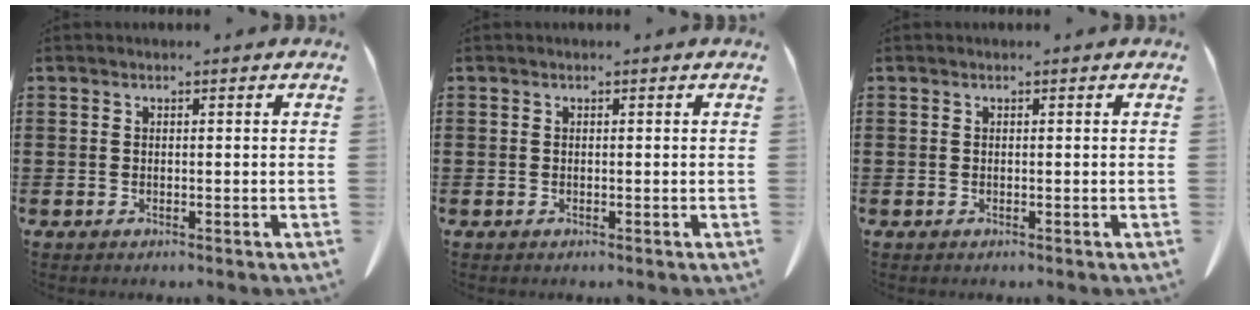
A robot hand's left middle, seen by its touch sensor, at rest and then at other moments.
{"total": 0.0}
{"total": 0.0}